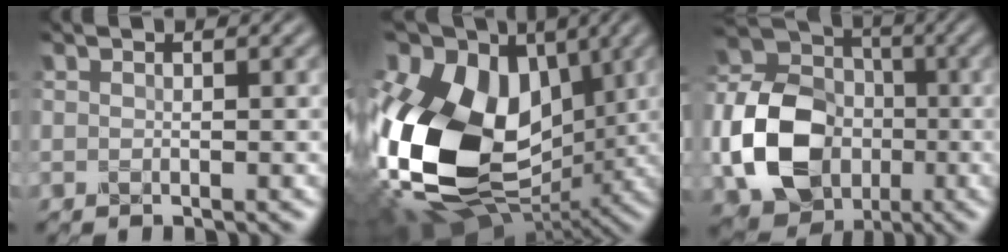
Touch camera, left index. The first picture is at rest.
{"total": 20.6, "force": [0.1, 14.0, 15.1], "torque": [-0.317, -0.003, 0.014]}
{"total": 10.9, "force": [-3.0, 8.4, 6.3], "torque": [-0.134, -0.008, -0.065]}